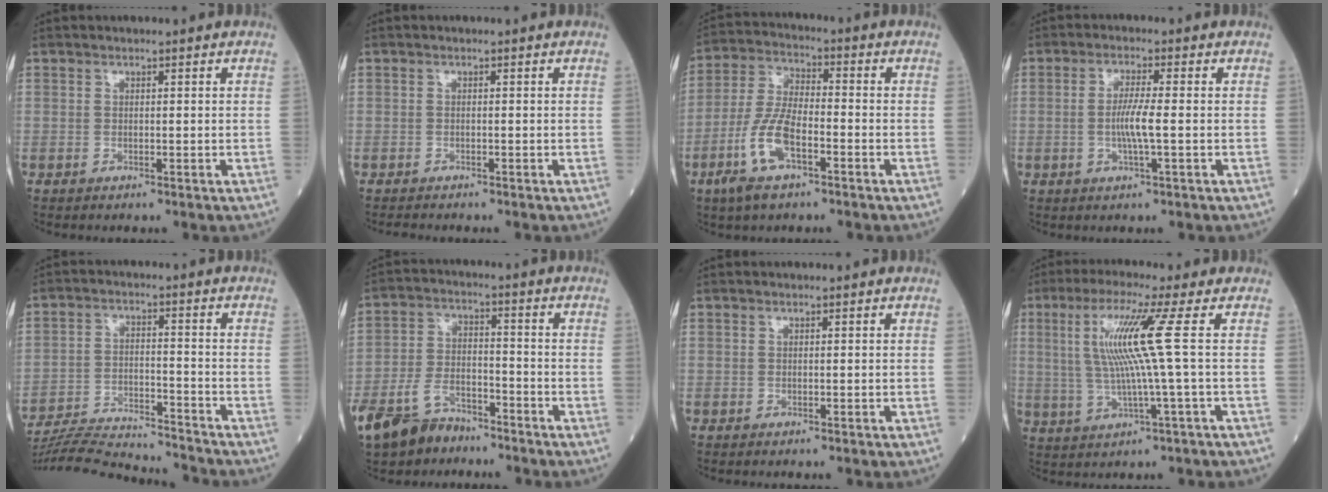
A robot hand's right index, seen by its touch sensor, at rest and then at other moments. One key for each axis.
{"total": 1.0, "fx": -0.9, "fy": 0.4, "fz": 0.0, "tx": -0.009, "ty": -0.004, "tz": -0.016}
{"total": 9.2, "fx": -4.2, "fy": 2.9, "fz": 7.6, "tx": -0.174, "ty": -0.004, "tz": -0.085}
{"total": 4.4, "fx": -0.6, "fy": -0.1, "fz": 4.4, "tx": -0.088, "ty": -0.004, "tz": -0.013}
{"total": 16.5, "fx": -16.0, "fy": 0.4, "fz": 4.0, "tx": -0.080, "ty": -0.007, "tz": -0.246}
{"total": 10.8, "fx": -8.3, "fy": 5.2, "fz": 4.6, "tx": -0.097, "ty": -0.012, "tz": -0.151}
{"total": 0.0}
{"total": 9.4, "fx": 1.7, "fy": -1.9, "fz": 9.0, "tx": -0.179, "ty": 0.008, "tz": 0.038}